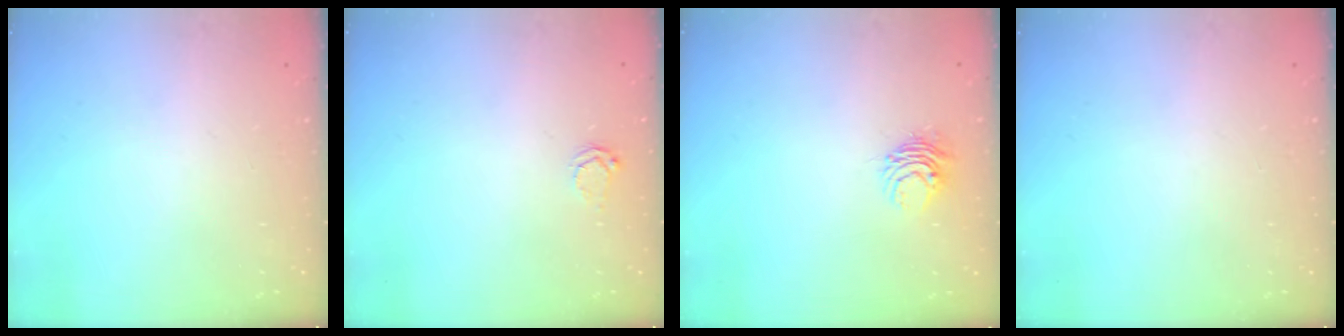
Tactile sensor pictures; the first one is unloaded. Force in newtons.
{"total": 3.7, "press": 3.7, "slide": 0.5}
{"total": 5.0, "press": 4.9, "slide": 0.5}
{"total": 0.0}